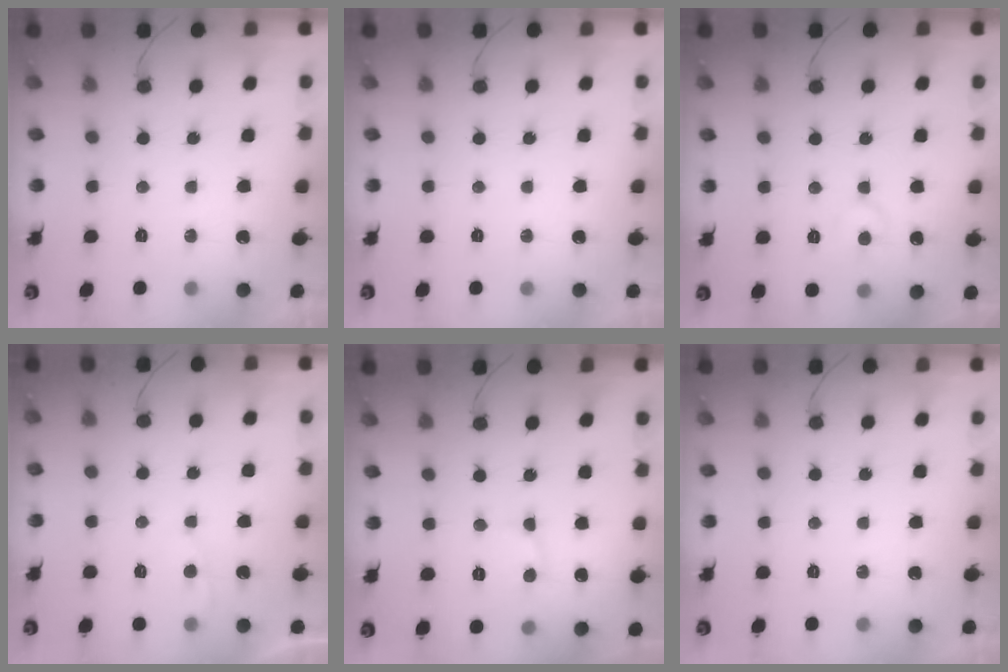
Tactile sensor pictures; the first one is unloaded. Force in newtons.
{"total": 0.0}
{"total": 6.9, "press": 6.9, "slide": 0.3}
{"total": 2.1, "press": 2.1, "slide": 0.2}
{"total": 2.4, "press": 2.4, "slide": 0.1}
{"total": 0.0}